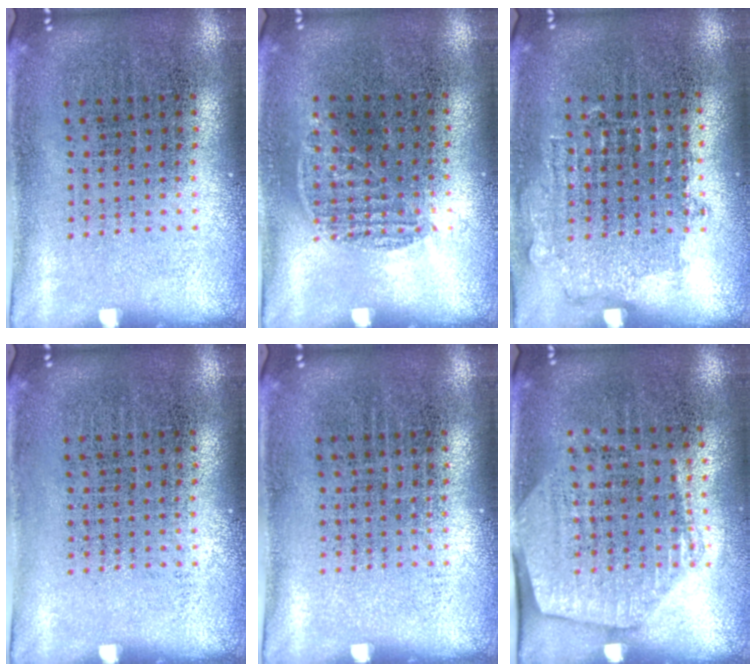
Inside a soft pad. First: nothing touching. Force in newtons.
{"total": 0.8, "press": 0.7, "slide": 0.5}
{"total": 0.8, "press": 0.8, "slide": 0.3}
{"total": 0.0}
{"total": 0.0}
{"total": 1.6, "press": 1.4, "slide": 0.8}